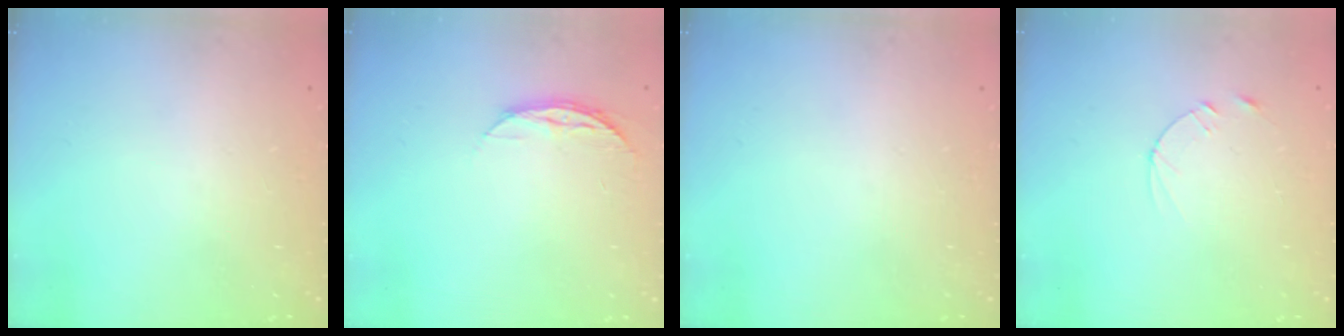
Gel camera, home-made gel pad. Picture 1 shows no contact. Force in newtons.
{"total": 7.3, "press": 7.3, "slide": 0.6}
{"total": 0.0}
{"total": 2.4, "press": 2.3, "slide": 0.2}